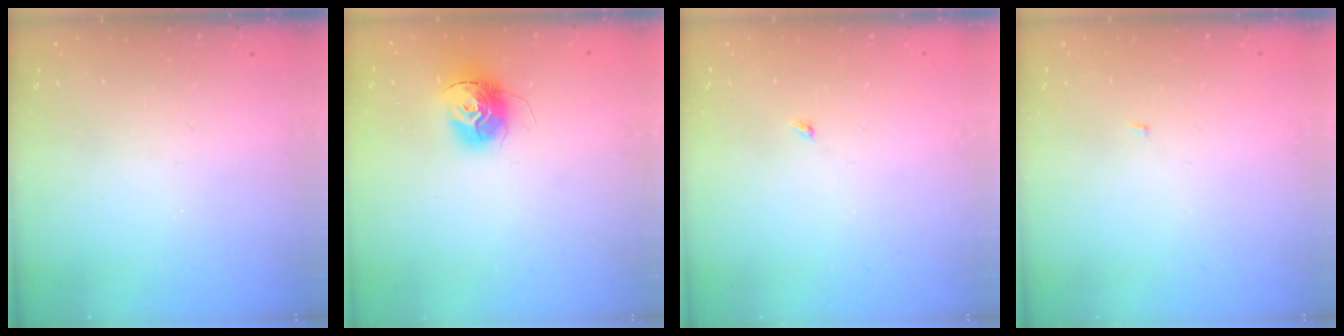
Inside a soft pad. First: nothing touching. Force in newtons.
{"total": 13.6, "press": 13.5, "slide": 1.3}
{"total": 1.9, "press": 1.9, "slide": 0.3}
{"total": 1.8, "press": 1.8, "slide": 0.2}